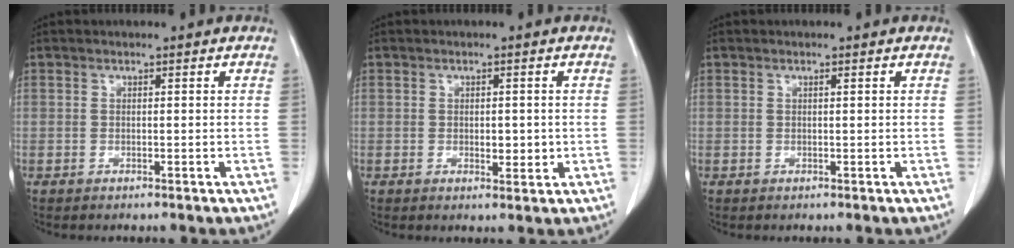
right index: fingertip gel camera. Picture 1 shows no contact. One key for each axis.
{"total": 2.5, "fx": -0.1, "fy": 1.3, "fz": 2.1, "tx": -0.030, "ty": -0.003, "tz": 0.004}
{"total": 0.0}